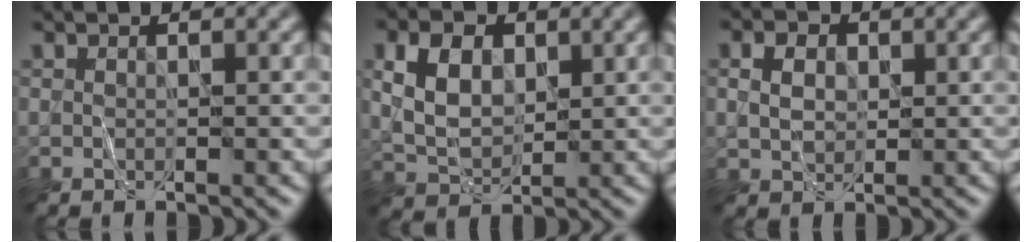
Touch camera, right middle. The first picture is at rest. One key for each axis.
{"total": 4.9, "fx": 1.2, "fy": 3.2, "fz": 3.5, "tx": -0.073, "ty": 0.003, "tz": 0.021}
{"total": 2.7, "fx": 0.6, "fy": 1.9, "fz": 1.8, "tx": -0.034, "ty": 0.002, "tz": 0.011}